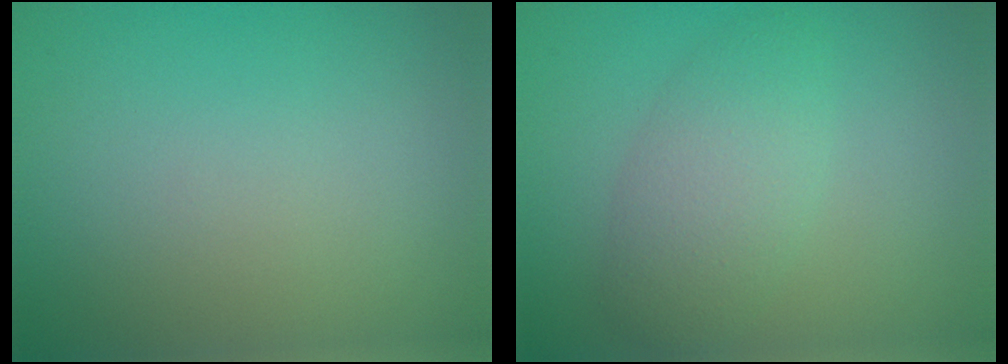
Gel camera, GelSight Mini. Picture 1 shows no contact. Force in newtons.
{"total": 3.7, "press": 3.7, "slide": 0.3}